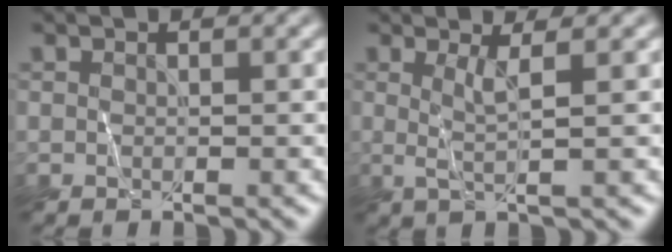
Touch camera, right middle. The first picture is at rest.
{"total": 2.2, "force": [0.5, 0.3, 2.1], "torque": [-0.043, -0.004, 0.011]}